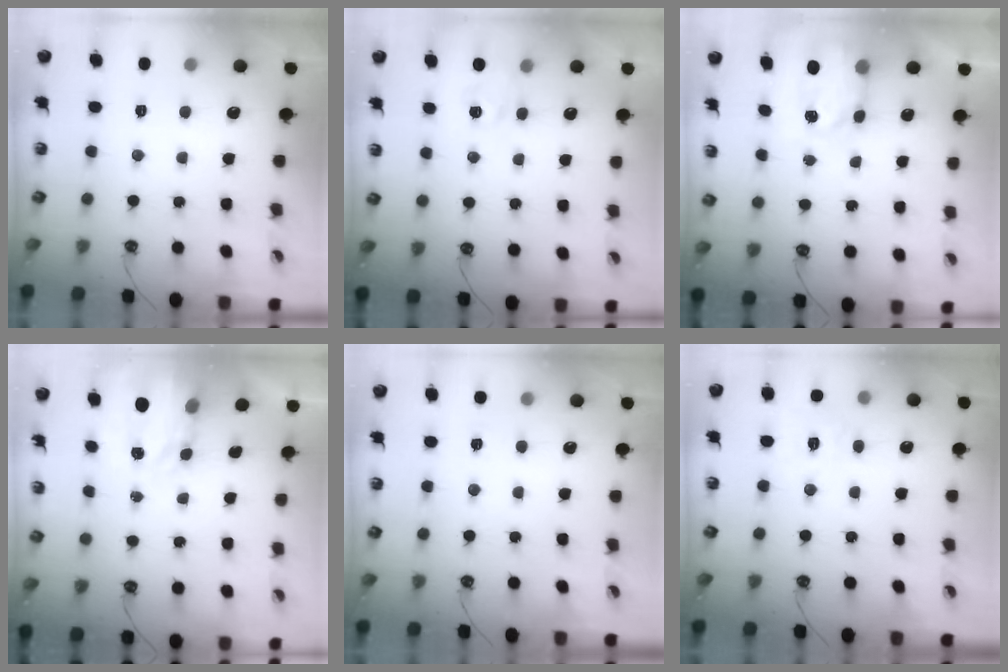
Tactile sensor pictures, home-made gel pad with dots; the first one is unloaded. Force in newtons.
{"total": 4.8, "press": 4.8, "slide": 0.6}
{"total": 6.1, "press": 6.1, "slide": 0.4}
{"total": 3.7, "press": 3.7, "slide": 0.5}
{"total": 3.4, "press": 3.4, "slide": 0.4}
{"total": 8.3, "press": 8.3, "slide": 1.1}